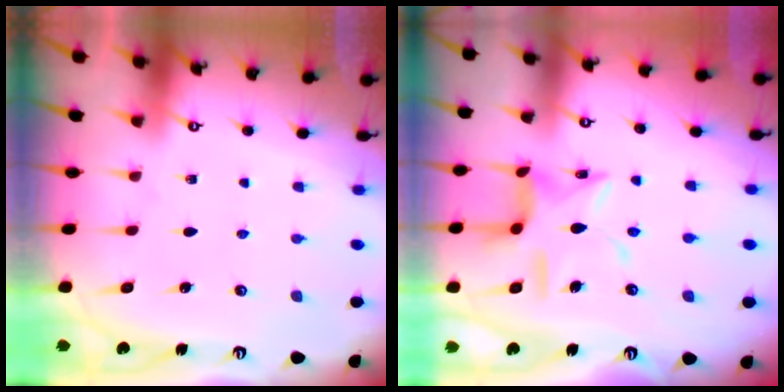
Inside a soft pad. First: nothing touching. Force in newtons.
{"total": 12.8, "press": 12.8, "slide": 1.1}